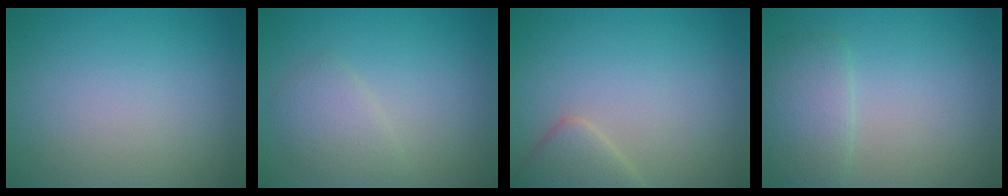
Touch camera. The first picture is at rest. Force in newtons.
{"total": 2.2, "press": 2.2, "slide": 0.0}
{"total": 2.7, "press": 2.7, "slide": 0.2}
{"total": 3.0, "press": 3.0, "slide": 0.1}